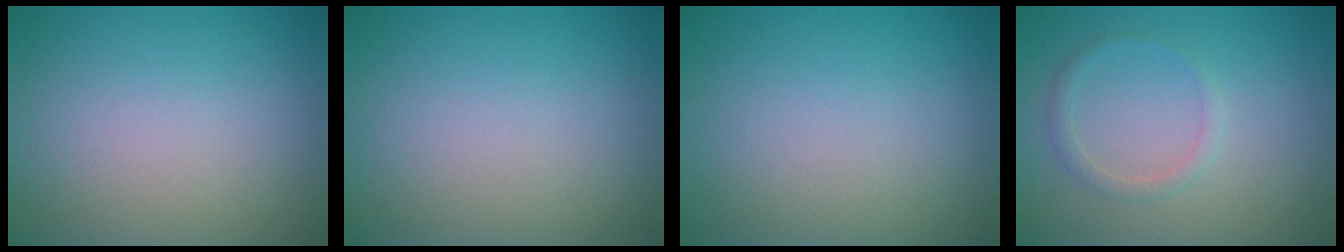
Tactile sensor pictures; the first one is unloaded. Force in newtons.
{"total": 0.0}
{"total": 0.0}
{"total": 1.4, "press": 1.4, "slide": 0.1}